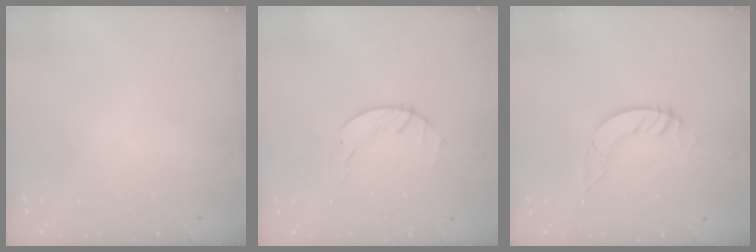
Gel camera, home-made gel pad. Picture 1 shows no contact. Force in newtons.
{"total": 1.8, "press": 1.7, "slide": 0.3}
{"total": 4.0, "press": 4.0, "slide": 0.2}